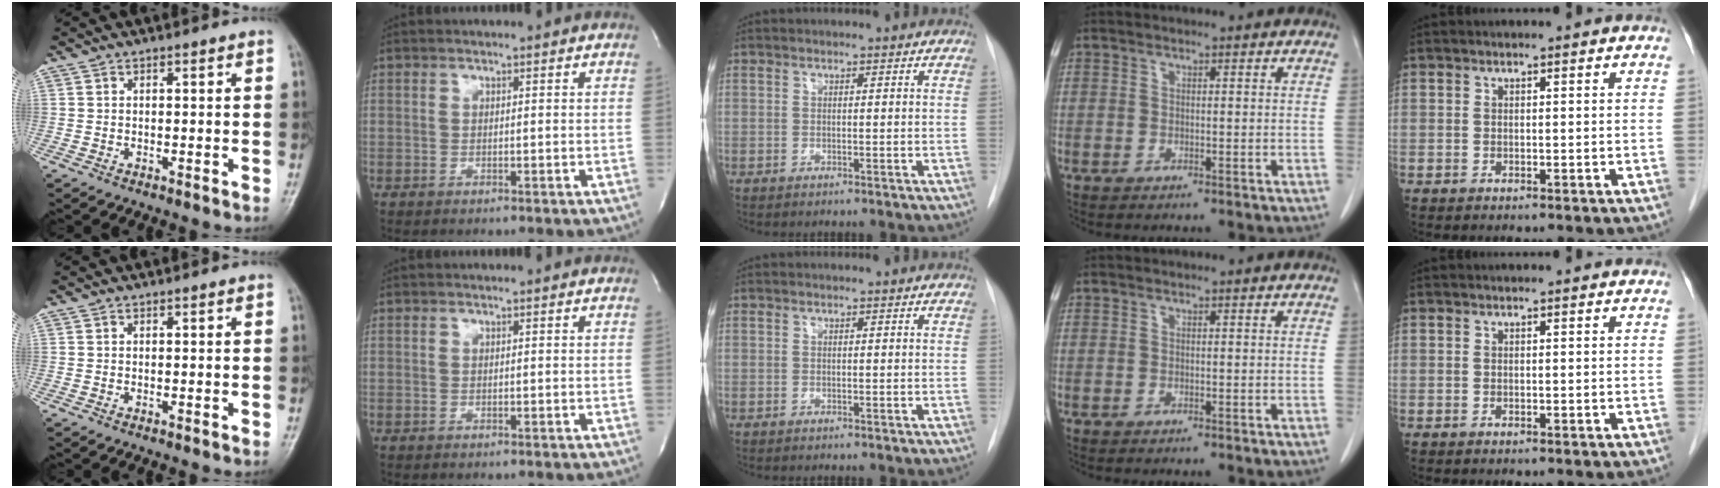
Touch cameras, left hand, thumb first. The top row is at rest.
{}